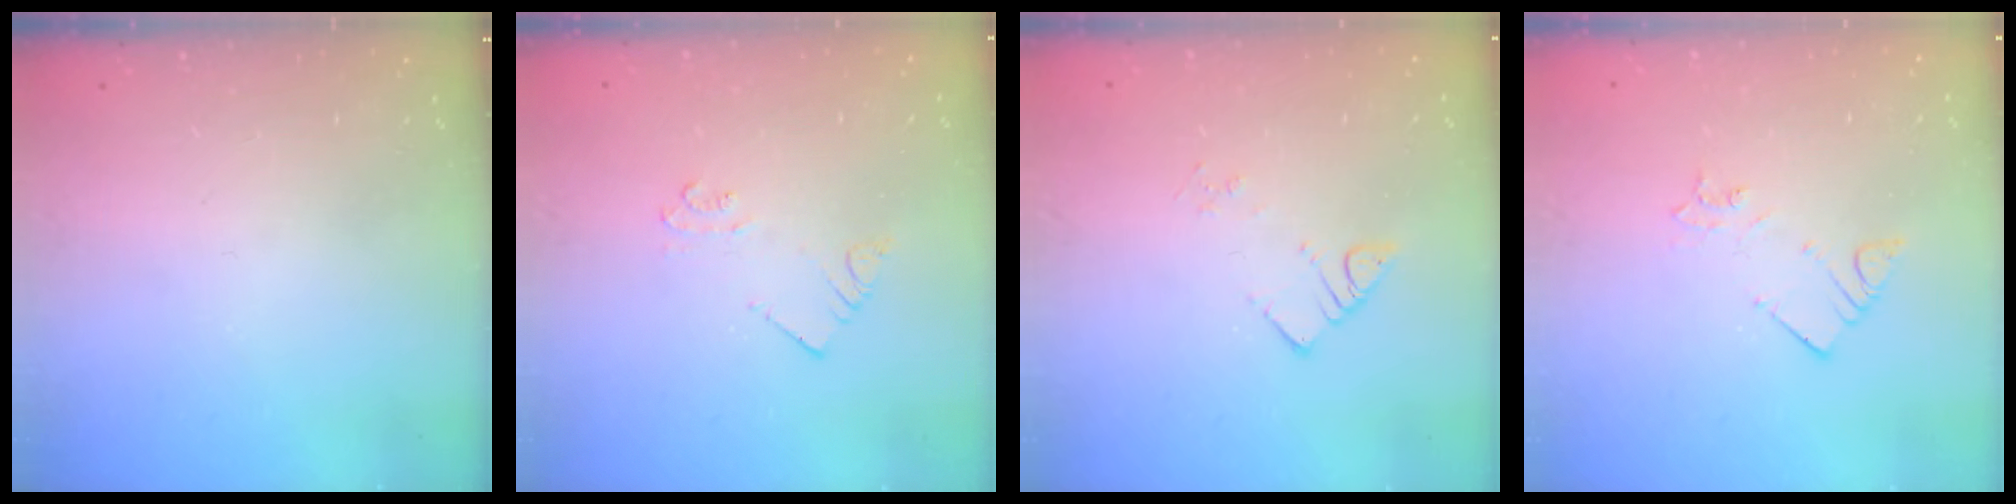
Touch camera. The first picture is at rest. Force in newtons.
{"total": 2.5, "press": 2.5, "slide": 0.2}
{"total": 3.3, "press": 3.3, "slide": 0.1}
{"total": 2.8, "press": 2.7, "slide": 0.5}